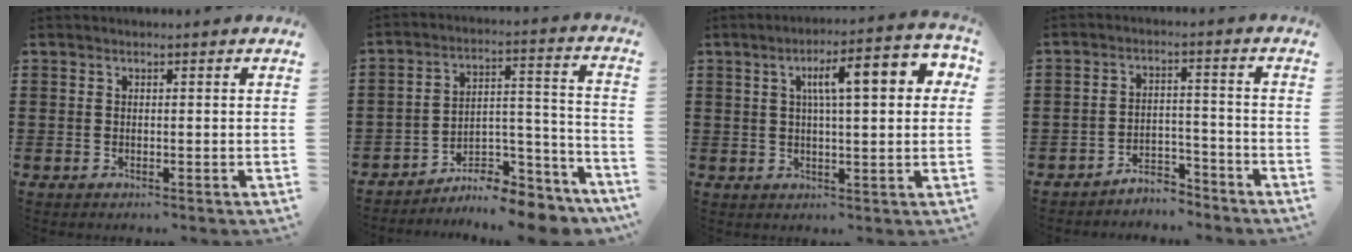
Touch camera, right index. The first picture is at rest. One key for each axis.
{"total": 8.2, "fx": -7.6, "fy": 2.0, "fz": 2.4, "tx": -0.024, "ty": 0.027, "tz": -0.143}
{"total": 8.9, "fx": 2.6, "fy": 2.2, "fz": 8.2, "tx": -0.140, "ty": 0.002, "tz": 0.034}
{"total": 4.2, "fx": -4.1, "fy": 0.8, "fz": 0.4, "tx": -0.010, "ty": 0.008, "tz": -0.083}